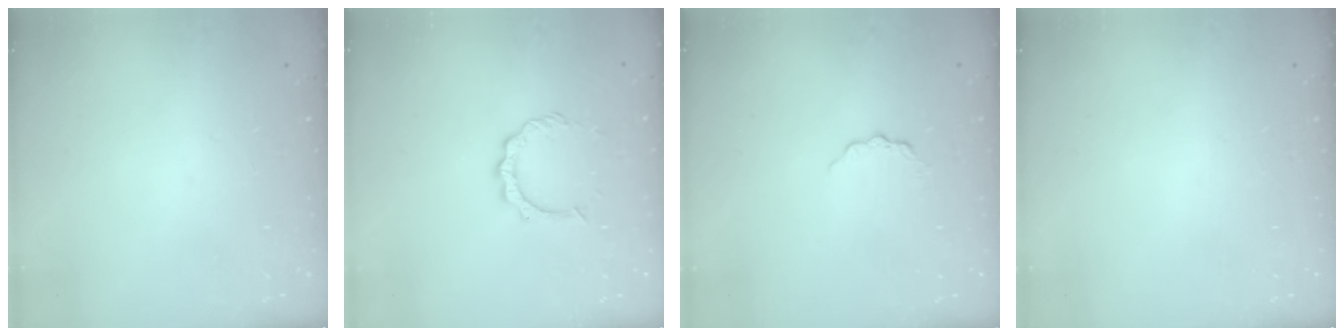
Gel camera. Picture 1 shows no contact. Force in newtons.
{"total": 5.5, "press": 5.5, "slide": 0.3}
{"total": 3.5, "press": 3.5, "slide": 0.4}
{"total": 0.0}